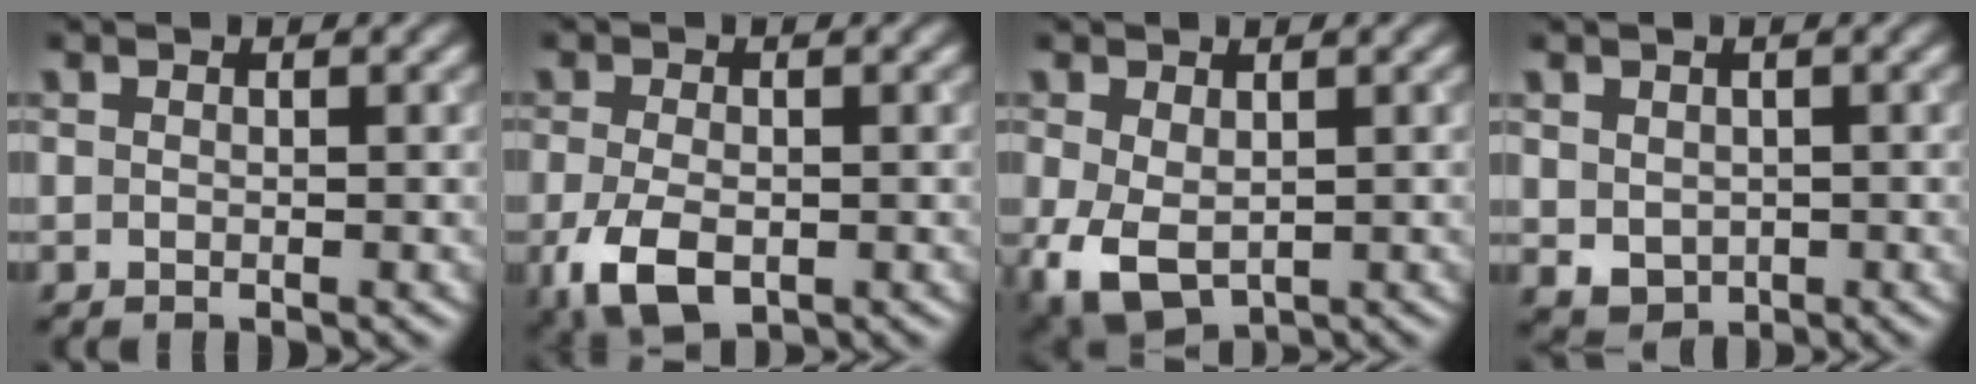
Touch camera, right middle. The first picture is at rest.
{"total": 5.4, "force": [-2.1, 2.9, 4.0], "torque": [-0.090, -0.013, -0.037]}
{"total": 5.3, "force": [-1.0, 3.4, 3.9], "torque": [-0.096, -0.016, -0.011]}
{"total": 2.2, "force": [0.2, 1.9, 1.1], "torque": [-0.025, -0.005, 0.008]}